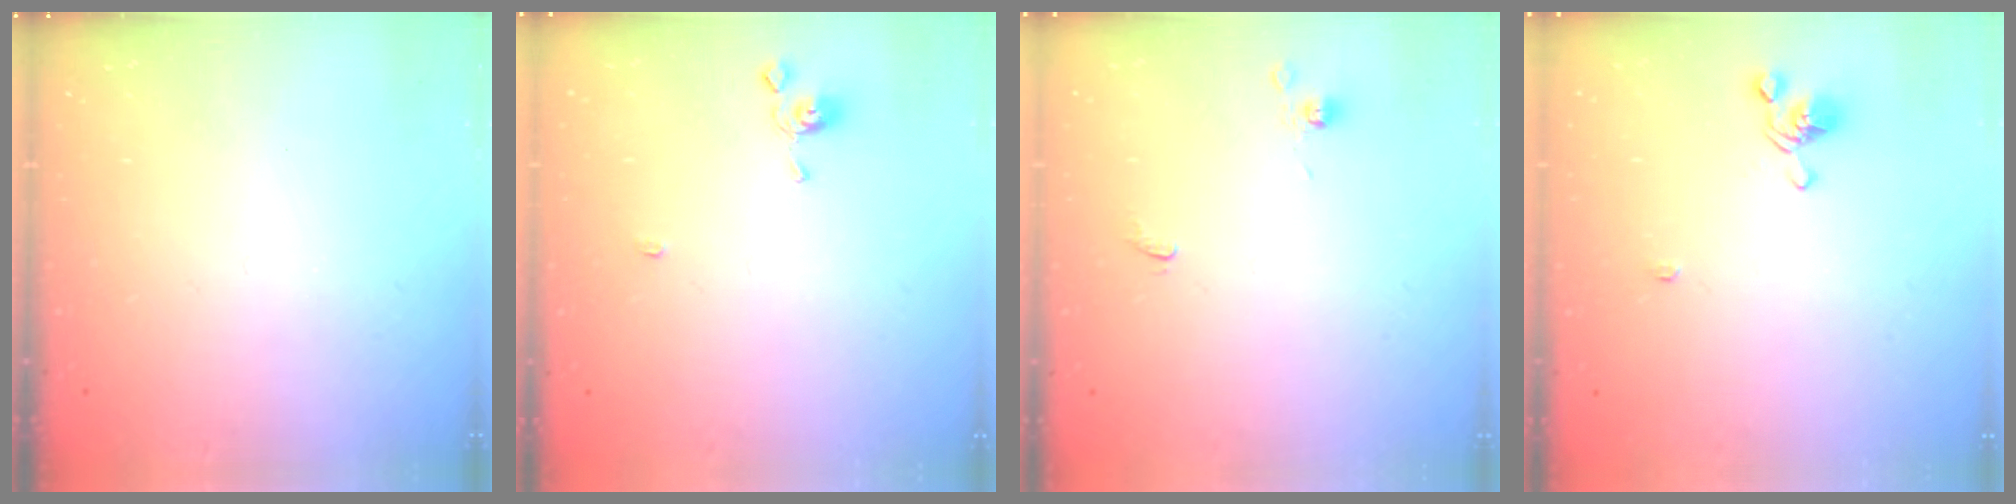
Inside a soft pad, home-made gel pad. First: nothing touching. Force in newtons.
{"total": 1.3, "press": 1.2, "slide": 0.4}
{"total": 1.1, "press": 1.1, "slide": 0.4}
{"total": 0.8, "press": 0.8, "slide": 0.4}